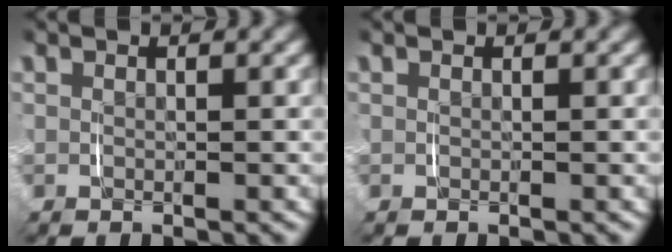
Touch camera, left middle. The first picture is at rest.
{"total": 0.0}